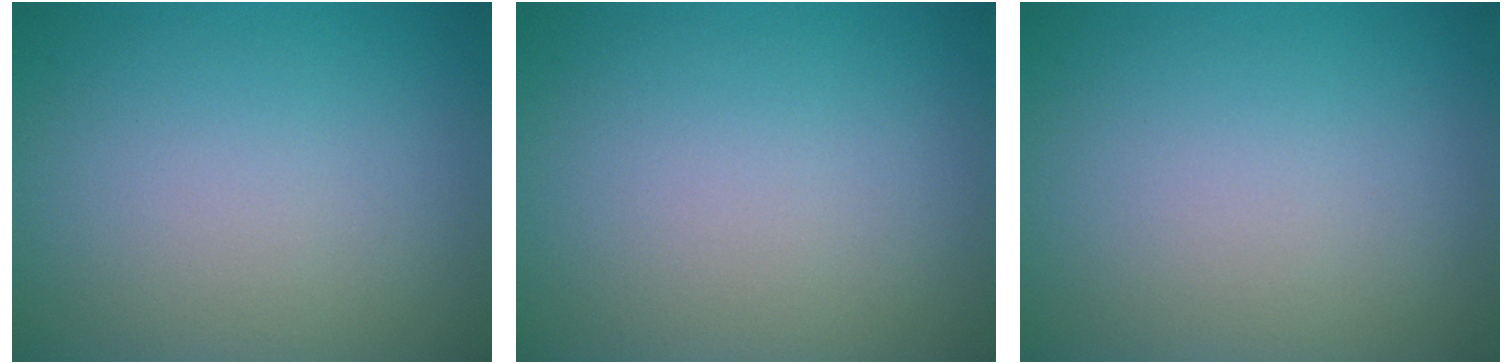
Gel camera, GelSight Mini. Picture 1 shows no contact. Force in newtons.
{"total": 0.0}
{"total": 0.0}